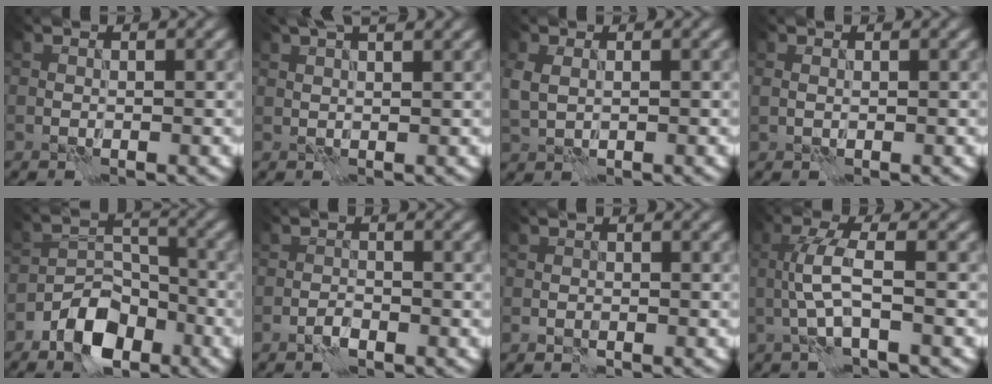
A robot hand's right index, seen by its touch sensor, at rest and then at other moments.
{"total": 5.7, "force": [4.0, 2.1, 3.6], "torque": [-0.045, 0.033, 0.040]}
{"total": 2.1, "force": [0.3, 1.5, 1.4], "torque": [-0.038, -0.001, 0.009]}
{"total": 0.5, "force": [0.3, 0.3, 0.3], "torque": [-0.005, 0.000, 0.010]}
{"total": 6.4, "force": [-4.0, 3.5, 3.5], "torque": [-0.050, 0.003, -0.080]}
{"total": 1.3, "force": [-0.9, 0.5, 0.8], "torque": [-0.014, 0.003, -0.020]}
{"total": 0.9, "force": [-0.4, 0.7, 0.3], "torque": [-0.005, -0.003, -0.009]}
{"total": 3.8, "force": [-0.4, 0.7, 3.7], "torque": [-0.080, 0.006, -0.014]}